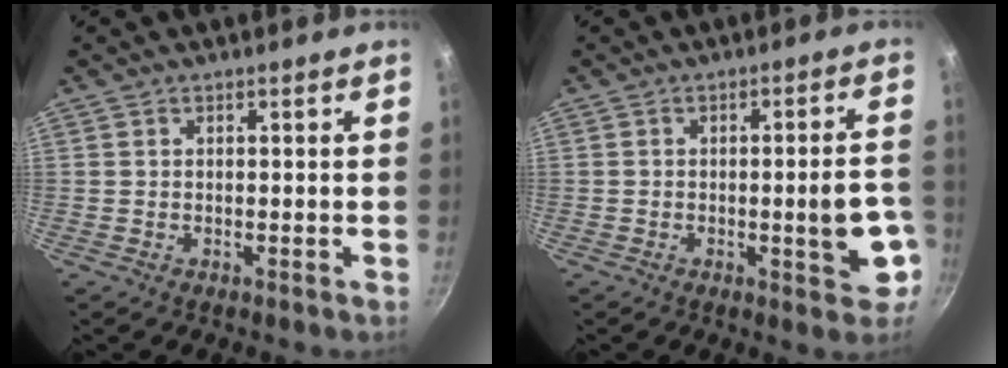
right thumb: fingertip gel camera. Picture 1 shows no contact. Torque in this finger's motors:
{"motor_torque": [3.09, 1.93, 1.35, -0.56, 0.30]}